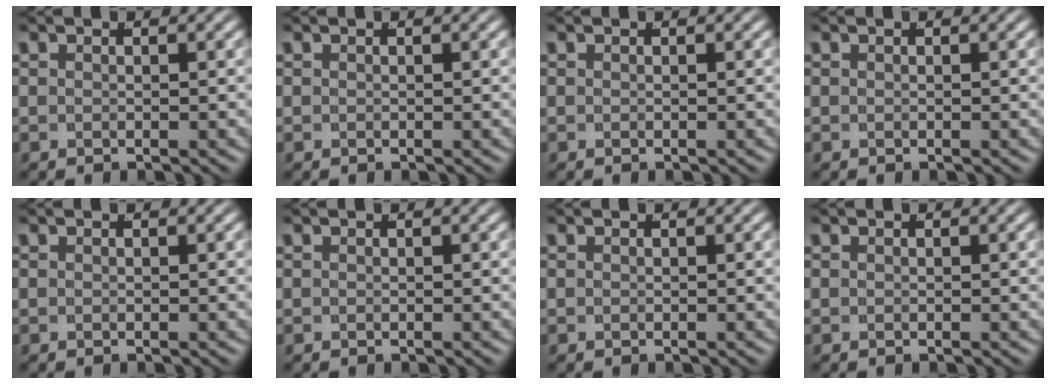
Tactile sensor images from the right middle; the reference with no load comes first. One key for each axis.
{"total": 0.0}
{"total": 0.0}
{"total": 0.0}
{"total": 0.0}
{"total": 0.0}
{"total": 0.0}
{"total": 0.0}